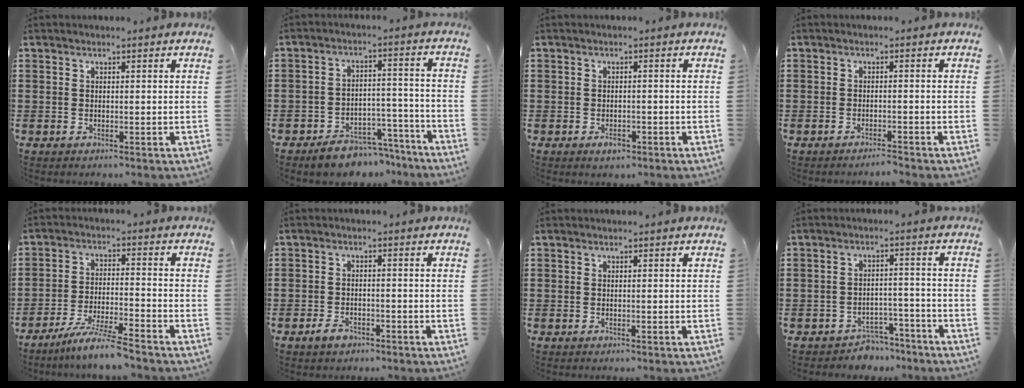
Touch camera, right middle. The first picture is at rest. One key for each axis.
{"total": 6.3, "fx": -5.8, "fy": 2.2, "fz": 1.4, "tx": -0.014, "ty": 0.029, "tz": -0.109}
{"total": 1.4, "fx": -0.9, "fy": 0.8, "fz": 0.8, "tx": -0.019, "ty": -0.002, "tz": -0.017}
{"total": 1.4, "fx": -1.4, "fy": -0.1, "fz": 0.3, "tx": -0.008, "ty": 0.000, "tz": -0.027}
{"total": 6.8, "fx": -6.0, "fy": -0.4, "fz": 3.2, "tx": -0.067, "ty": -0.017, "tz": -0.115}
{"total": 2.2, "fx": -1.6, "fy": 1.1, "fz": 0.9, "tx": -0.020, "ty": 0.002, "tz": -0.032}
{"total": 0.0}
{"total": 3.9, "fx": -3.8, "fy": 0.9, "fz": 0.1, "tx": -0.009, "ty": 0.008, "tz": -0.081}